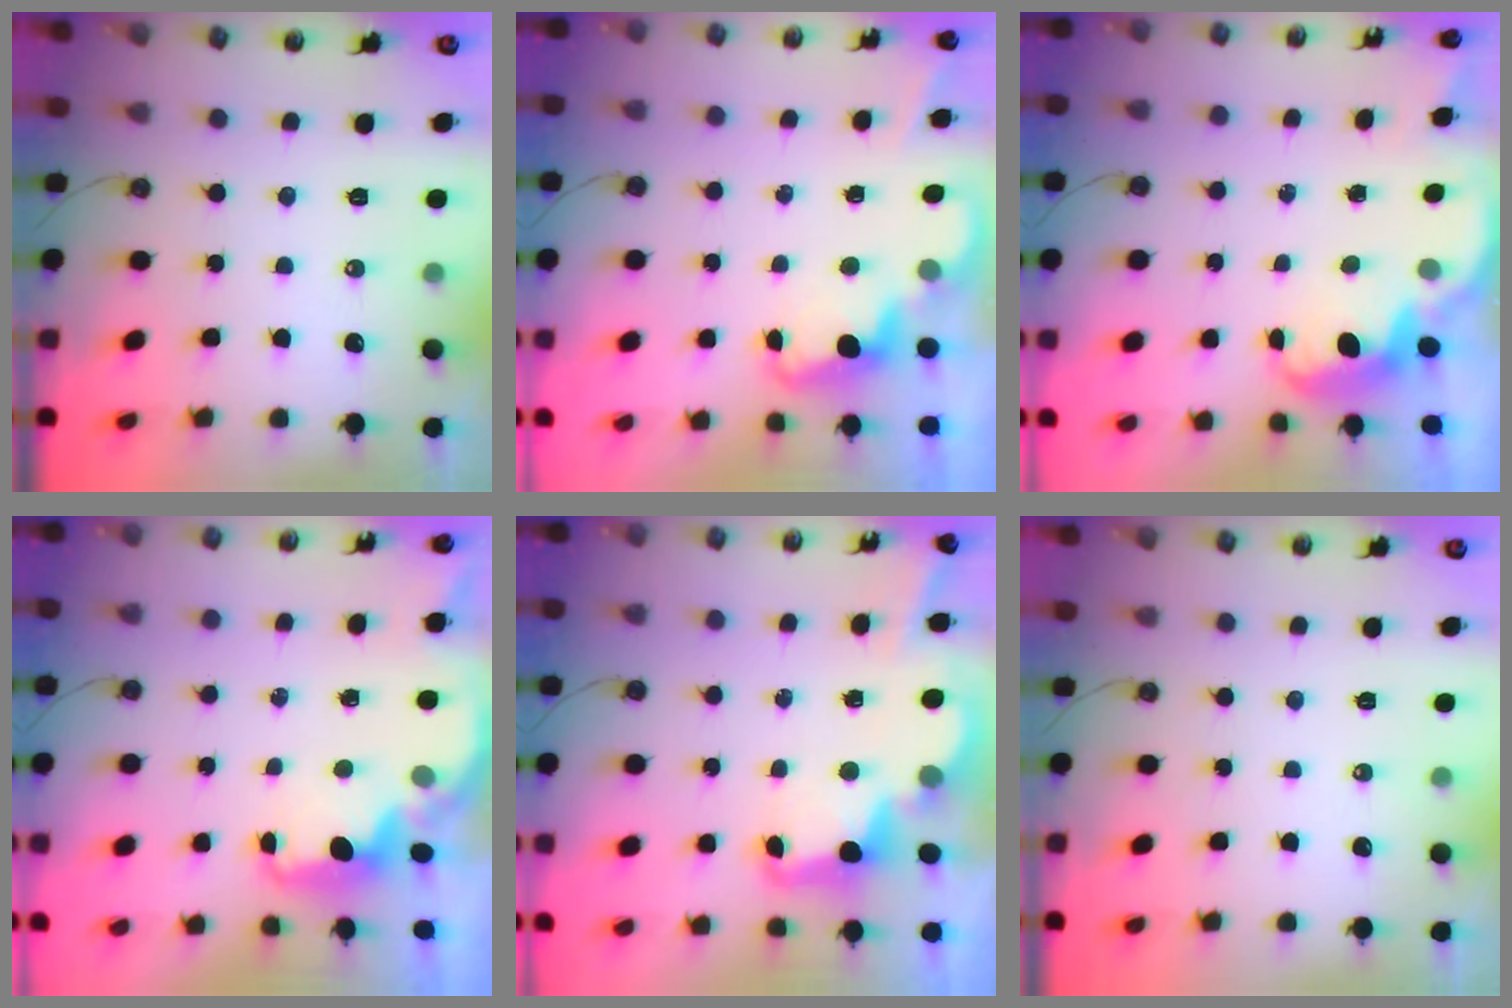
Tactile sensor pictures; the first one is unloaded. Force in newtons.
{"total": 2.4, "press": 2.4, "slide": 0.5}
{"total": 2.5, "press": 2.4, "slide": 0.6}
{"total": 2.3, "press": 2.1, "slide": 0.8}
{"total": 4.8, "press": 4.7, "slide": 0.5}
{"total": 0.0}